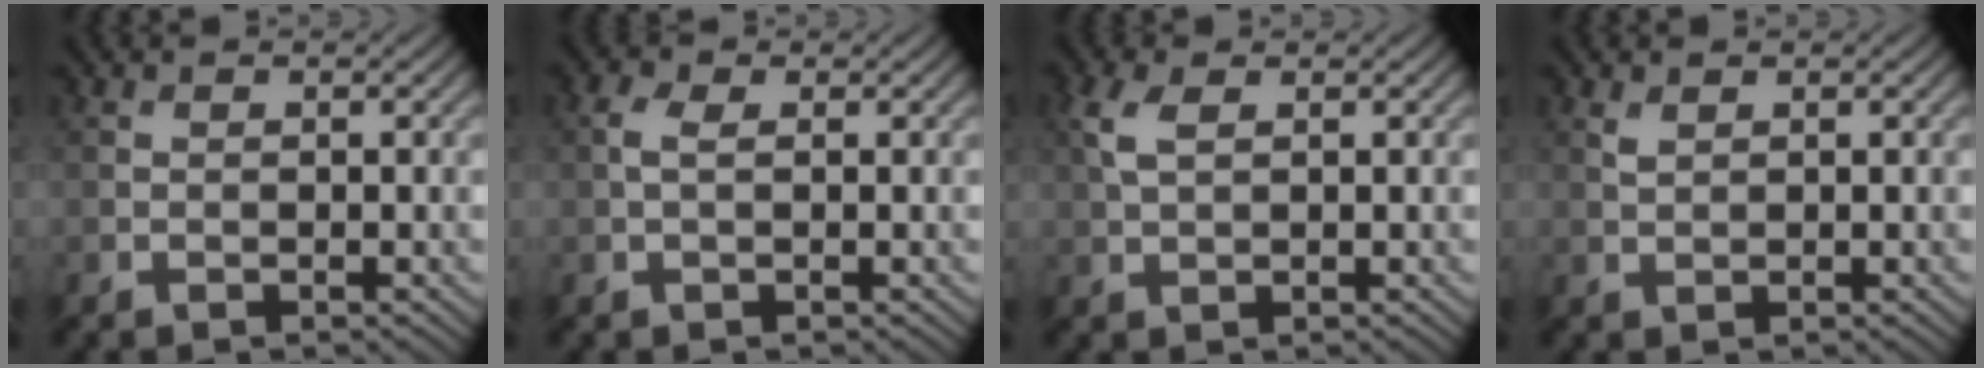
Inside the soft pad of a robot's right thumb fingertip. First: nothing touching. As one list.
[{"total": 1.6, "force": [0.2, 0.9, 1.4], "torque": [-0.036, 0.004, -0.001]}, {"total": 3.2, "force": [1.2, 1.6, 2.5], "torque": [-0.069, 0.007, 0.023]}, {"total": 1.0, "force": [0.7, 0.5, 0.6], "torque": [-0.021, -0.001, 0.017]}]